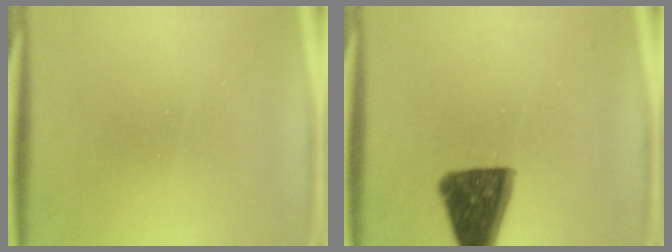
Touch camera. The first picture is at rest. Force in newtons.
{"total": 12.0}